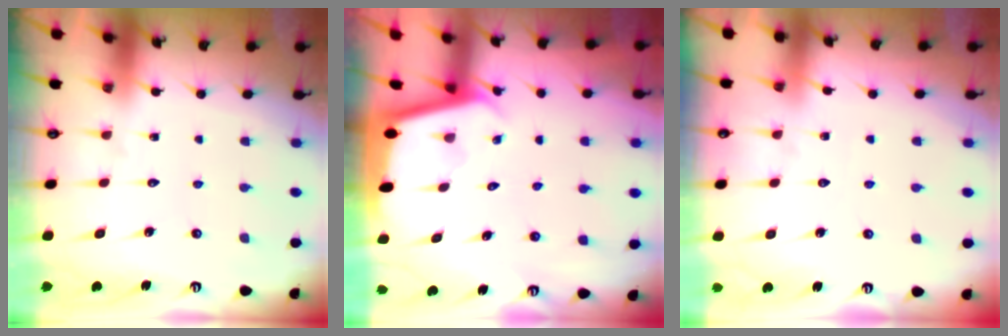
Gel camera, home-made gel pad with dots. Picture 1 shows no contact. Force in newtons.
{"total": 1.8, "press": 1.8, "slide": 0.1}
{"total": 2.0, "press": 2.0, "slide": 0.3}